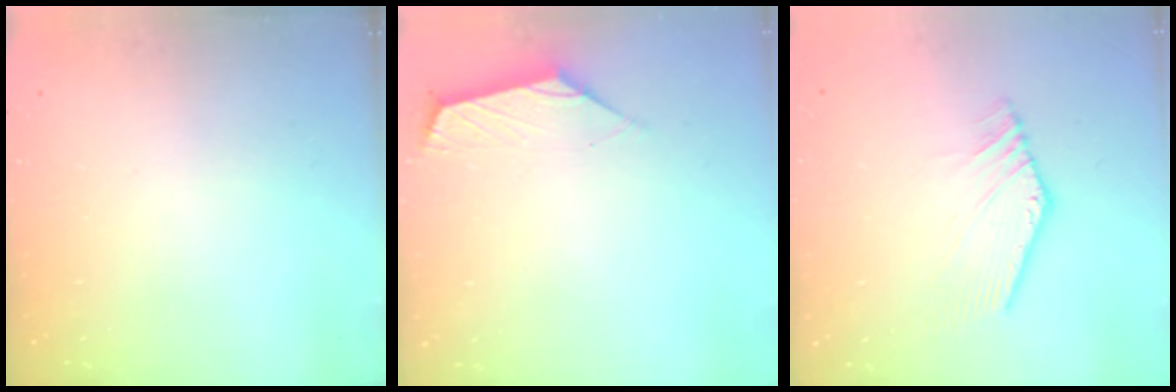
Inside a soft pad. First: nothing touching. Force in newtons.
{"total": 1.5, "press": 1.5, "slide": 0.3}
{"total": 2.2, "press": 2.2, "slide": 0.3}